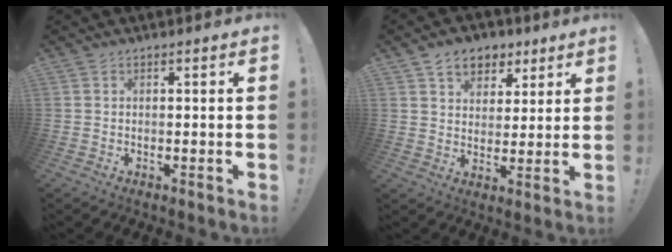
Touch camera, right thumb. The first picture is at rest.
{"total": 9.3, "force": [5.4, 6.8, 3.4], "torque": [-0.040, -0.028, 0.102]}